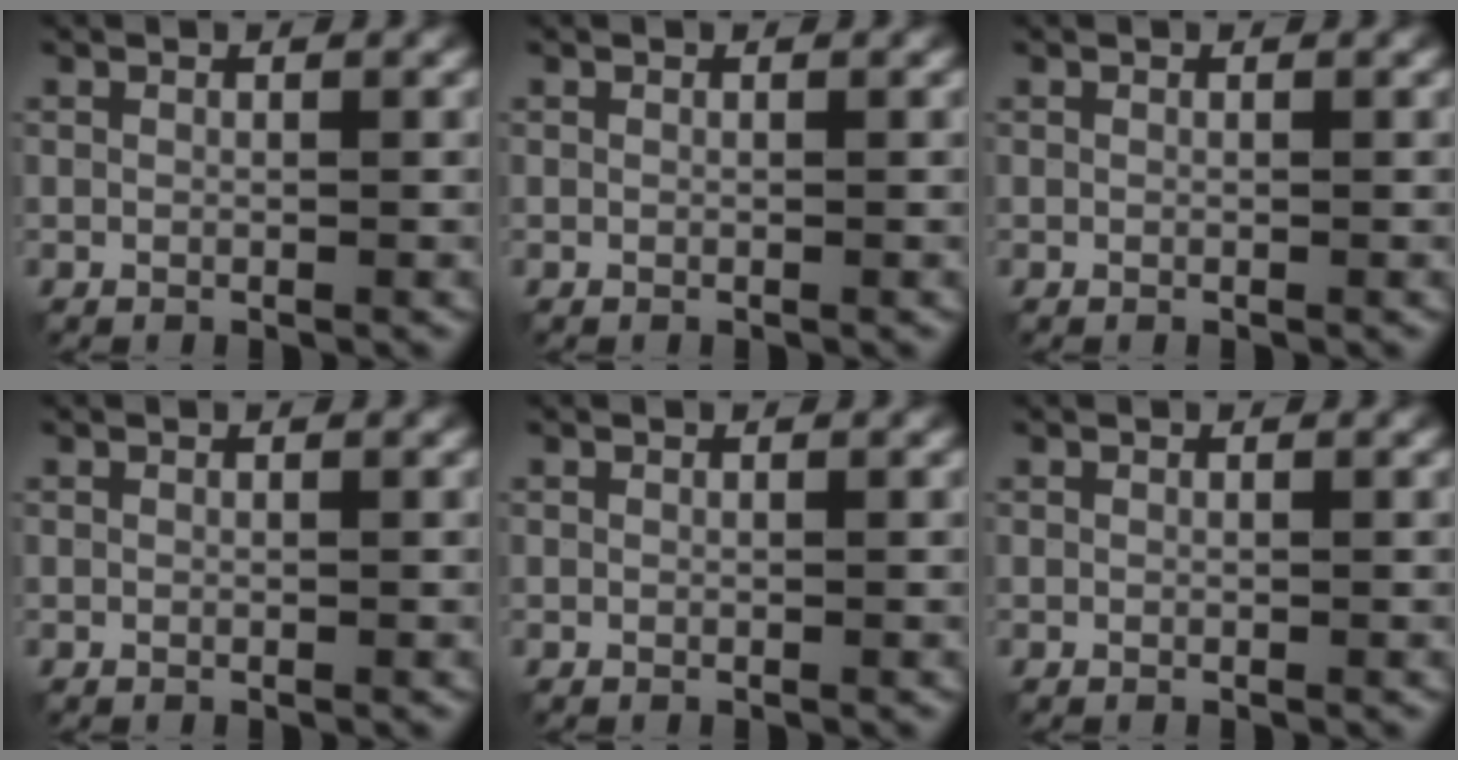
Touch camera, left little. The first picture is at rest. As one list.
[{"total": 0.0}, {"total": 0.0}, {"total": 0.0}, {"total": 0.0}, {"total": 0.0}]